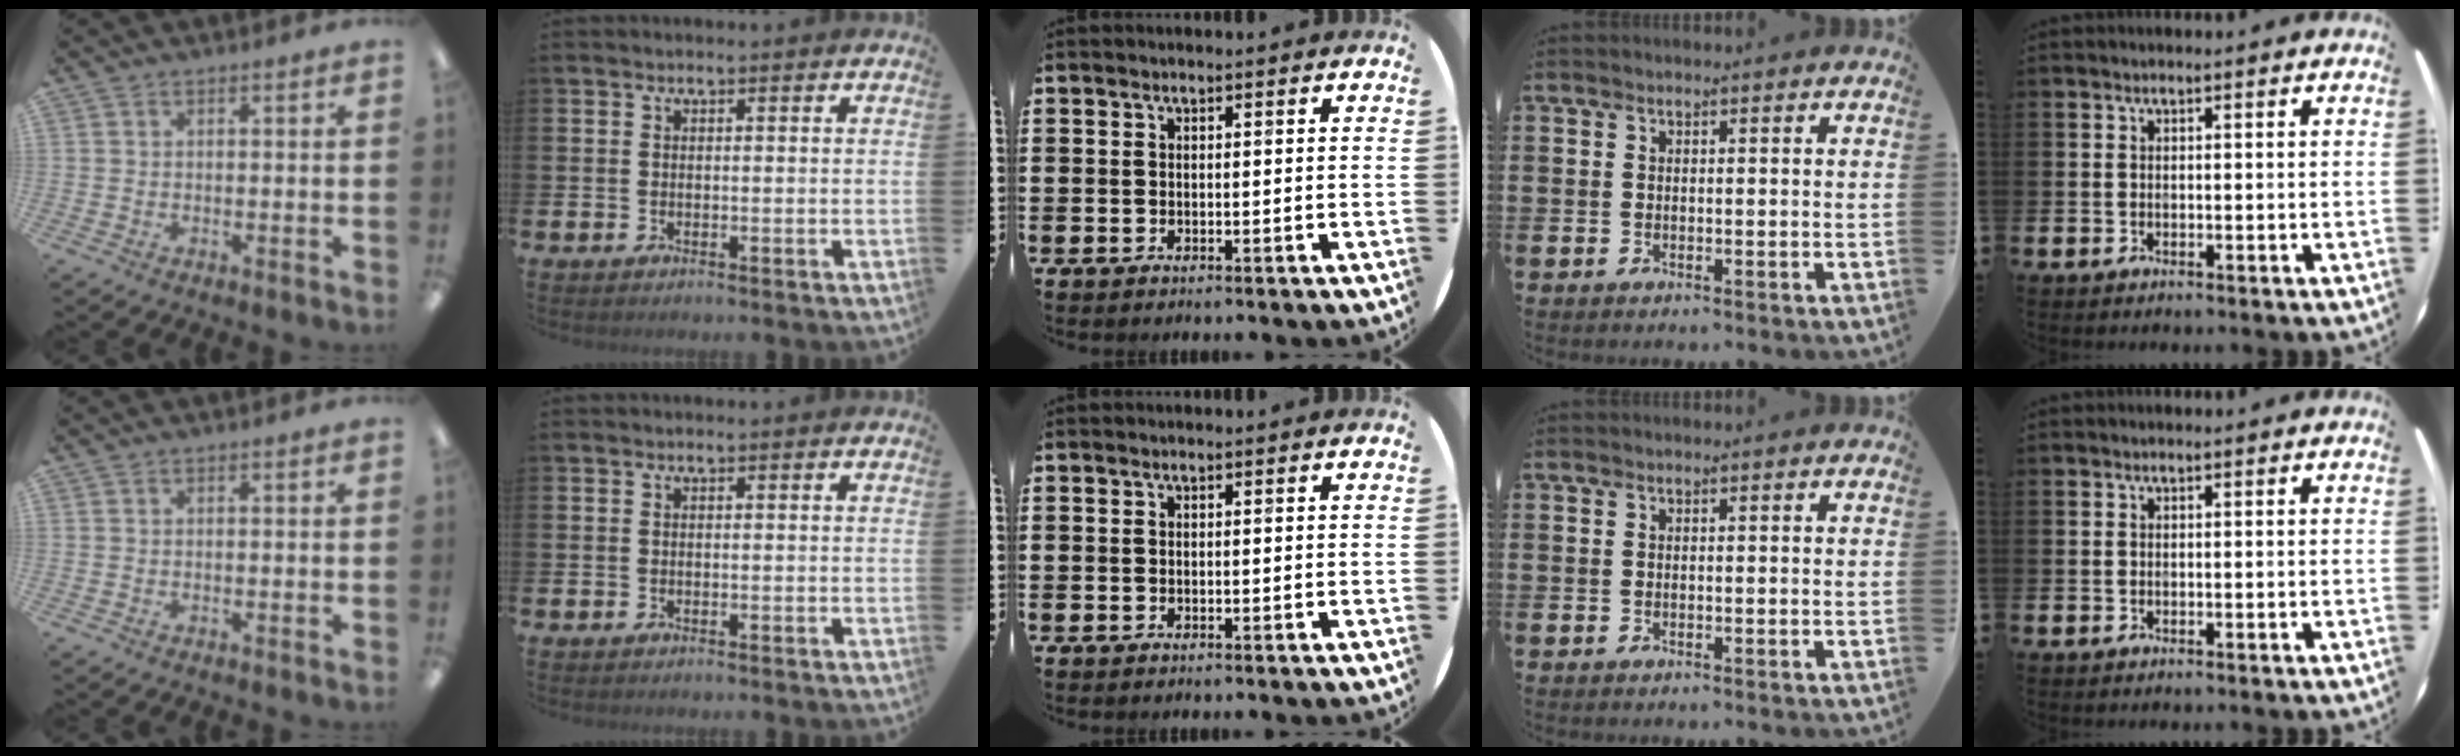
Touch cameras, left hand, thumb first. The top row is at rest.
{}